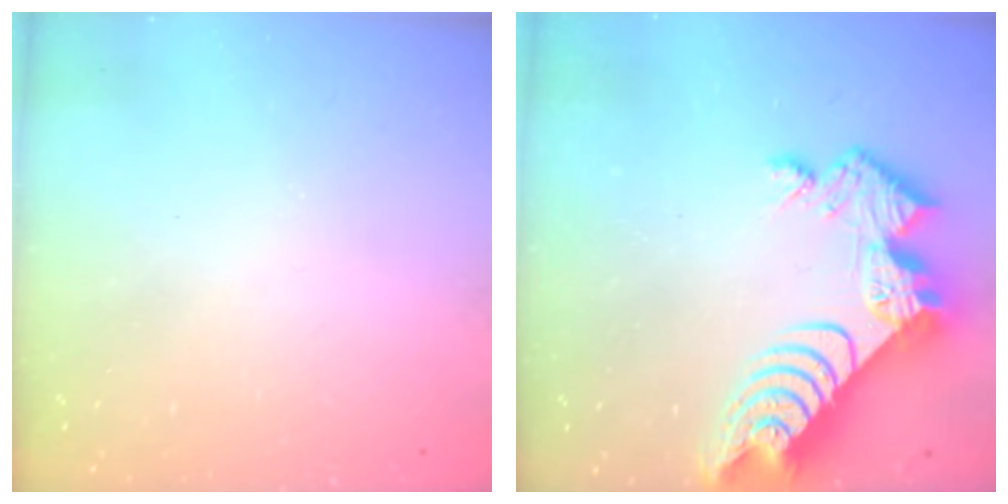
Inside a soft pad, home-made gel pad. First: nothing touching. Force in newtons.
{"total": 16.6, "press": 16.6, "slide": 1.4}